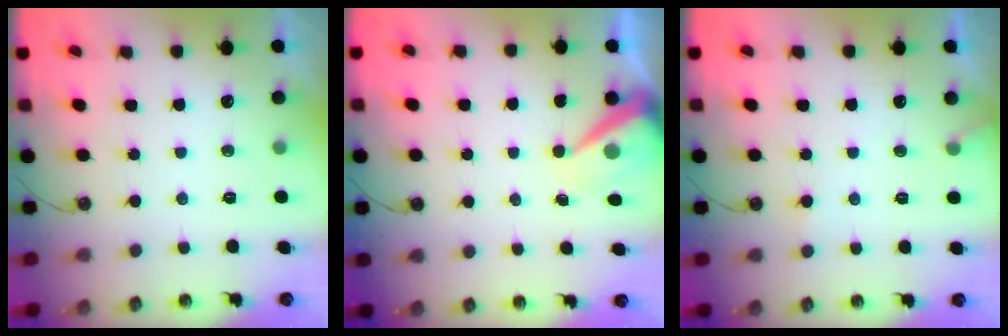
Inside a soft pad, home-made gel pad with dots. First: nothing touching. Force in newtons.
{"total": 8.7, "press": 8.7, "slide": 0.7}
{"total": 7.7, "press": 7.7, "slide": 0.4}